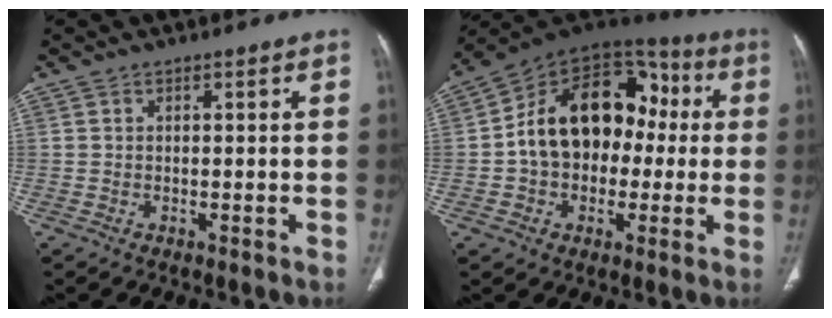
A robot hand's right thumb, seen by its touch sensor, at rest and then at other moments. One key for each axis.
{"total": 20.5, "fx": 0.3, "fy": 14.9, "fz": 14.1, "tx": -0.188, "ty": 0.053, "tz": -0.001}